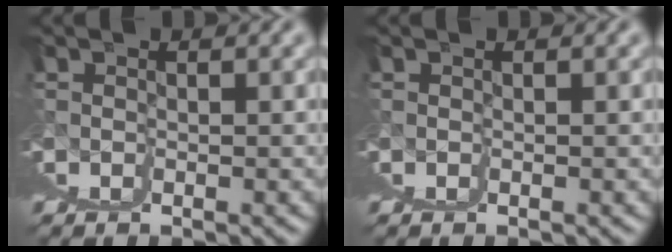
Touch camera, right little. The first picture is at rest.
{"total": 0.0}